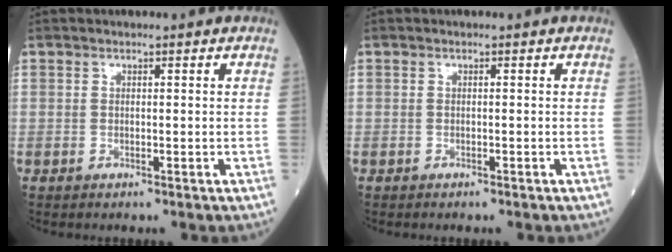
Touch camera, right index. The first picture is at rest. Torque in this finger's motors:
{"motor_torque": [-0.02, -0.04, -0.02, -0.01]}